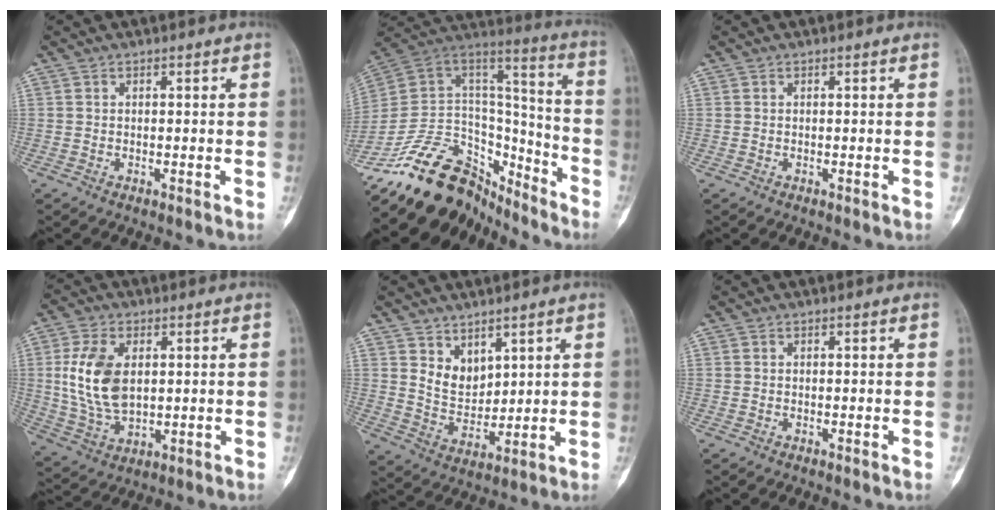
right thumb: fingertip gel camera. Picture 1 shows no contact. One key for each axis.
{"total": 24.5, "fx": -19.1, "fy": 12.3, "fz": 9.2, "tx": -0.153, "ty": 0.099, "tz": -0.329}
{"total": 0.0}
{"total": 12.5, "fx": 1.9, "fy": 7.6, "fz": 9.8, "tx": -0.187, "ty": -0.009, "tz": 0.043}
{"total": 6.3, "fx": 3.8, "fy": 4.2, "fz": 2.8, "tx": -0.024, "ty": -0.037, "tz": 0.084}
{"total": 0.0}